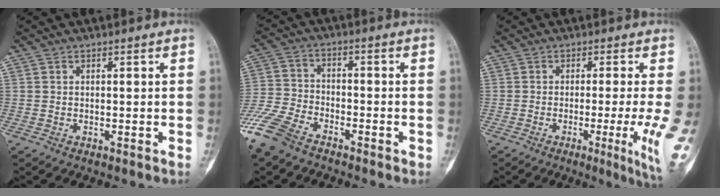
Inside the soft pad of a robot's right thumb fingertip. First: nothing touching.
{"total": 11.4, "force": [-8.3, 5.3, 5.8], "torque": [-0.129, 0.011, -0.169]}
{"total": 8.0, "force": [-1.9, -0.3, 7.8], "torque": [-0.100, -0.017, -0.032]}